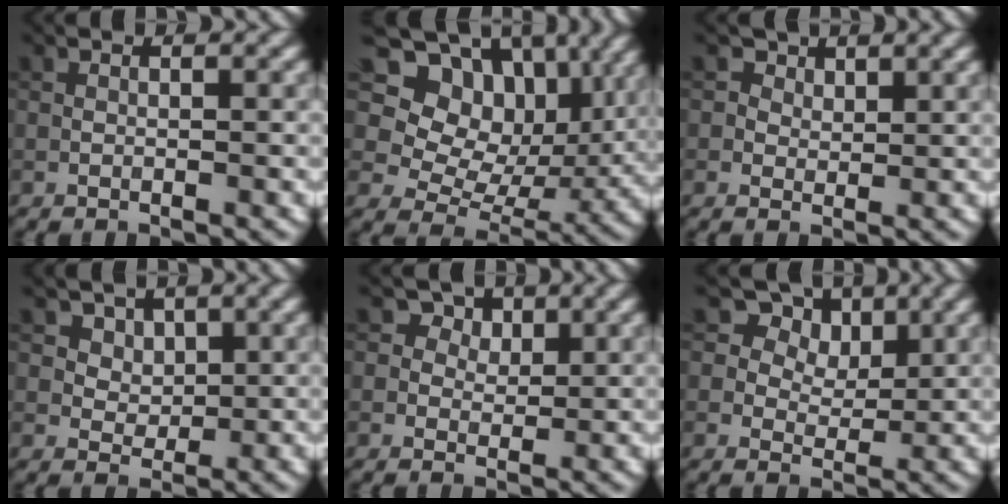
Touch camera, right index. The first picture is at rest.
{"total": 13.4, "force": [6.5, 9.2, 7.3], "torque": [-0.133, 0.030, 0.107]}
{"total": 2.4, "force": [1.6, 1.7, 0.7], "torque": [-0.018, -0.012, 0.028]}
{"total": 4.1, "force": [2.4, 2.9, 1.7], "torque": [-0.046, -0.011, 0.048]}
{"total": 3.9, "force": [2.2, 2.8, 1.6], "torque": [-0.027, -0.007, 0.023]}
{"total": 6.7, "force": [3.7, 4.5, 3.1], "torque": [-0.054, -0.004, 0.053]}